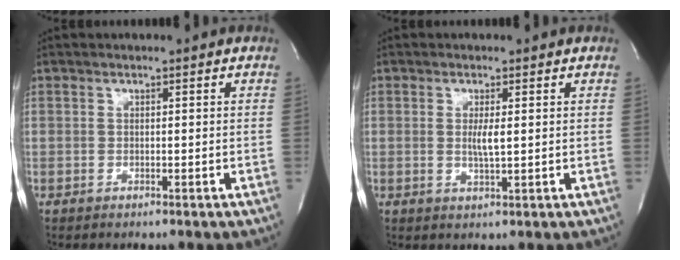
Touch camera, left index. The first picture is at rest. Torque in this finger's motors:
{"motor_torque": [0.32, -0.01, 0.02, 0.05]}